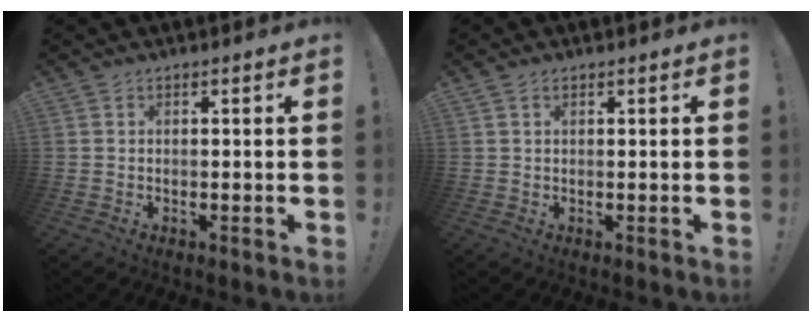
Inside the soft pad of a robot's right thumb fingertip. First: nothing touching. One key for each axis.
{"total": 0.9, "fx": 0.6, "fy": 0.6, "fz": 0.3, "tx": -0.002, "ty": 0.000, "tz": 0.010}